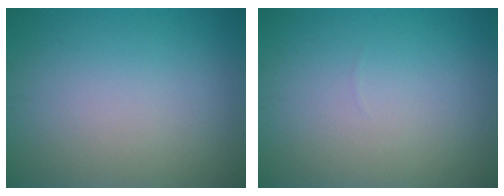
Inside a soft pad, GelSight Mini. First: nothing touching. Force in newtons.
{"total": 0.0}